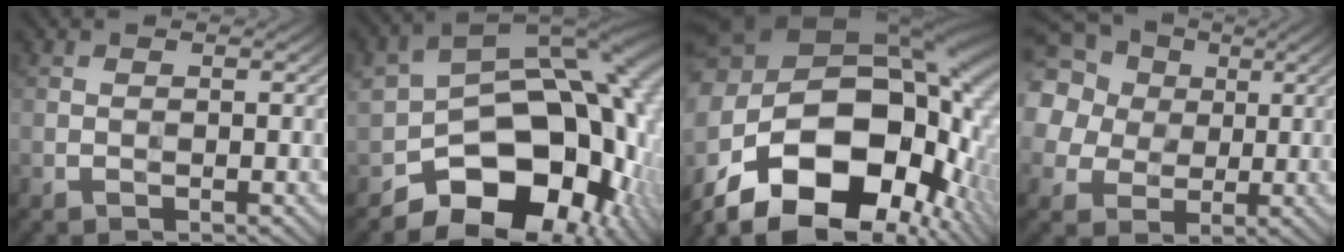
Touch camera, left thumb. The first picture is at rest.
{"total": 18.3, "force": [-5.9, 12.2, 12.3], "torque": [-0.159, -0.046, -0.071]}
{"total": 23.5, "force": [-7.2, 14.9, 16.7], "torque": [-0.346, -0.046, -0.099]}
{"total": 17.9, "force": [6.1, 15.0, 7.5], "torque": [-0.249, 0.019, 0.090]}